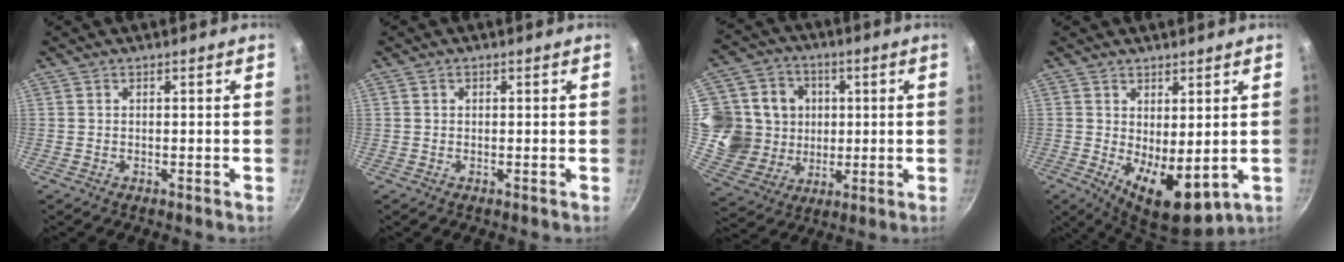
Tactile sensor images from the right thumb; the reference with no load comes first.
{"total": 0.7, "force": [0.2, 0.6, 0.3], "torque": [-0.003, 0.005, 0.003]}
{"total": 16.4, "force": [1.9, 14.8, 6.8], "torque": [-0.105, 0.002, 0.037]}
{"total": 9.6, "force": [0.1, 4.6, 8.4], "torque": [-0.106, -0.023, 0.016]}